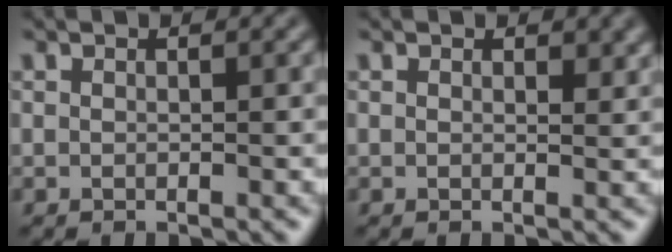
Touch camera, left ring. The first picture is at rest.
{"total": 1.0, "force": [0.6, 0.5, 0.6], "torque": [-0.005, -0.002, 0.009]}